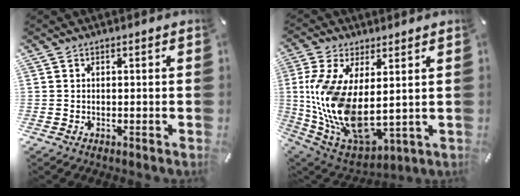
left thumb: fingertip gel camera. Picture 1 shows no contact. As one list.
[{"total": 14.9, "force": [2.4, 7.8, 12.5], "torque": [-0.281, -0.034, 0.053]}]